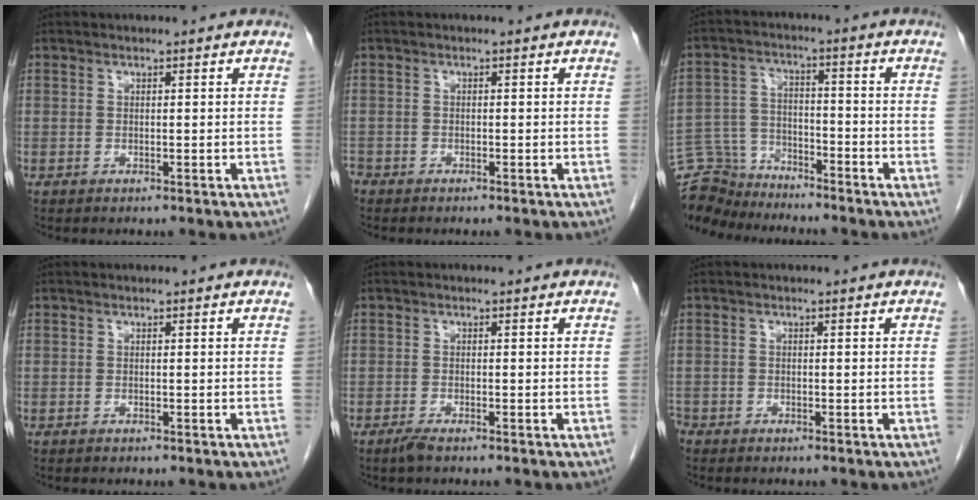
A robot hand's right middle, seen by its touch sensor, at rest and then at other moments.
{"total": 1.7, "force": [-1.4, 0.9, 0.3], "torque": [-0.012, -0.001, -0.026]}
{"total": 10.1, "force": [-9.6, 2.9, 0.0], "torque": [-0.009, 0.022, -0.179]}
{"total": 0.0}
{"total": 1.3, "force": [-1.0, 0.1, 0.8], "torque": [-0.019, -0.004, -0.016]}
{"total": 1.3, "force": [-1.1, 0.6, 0.2], "torque": [-0.009, -0.001, -0.020]}